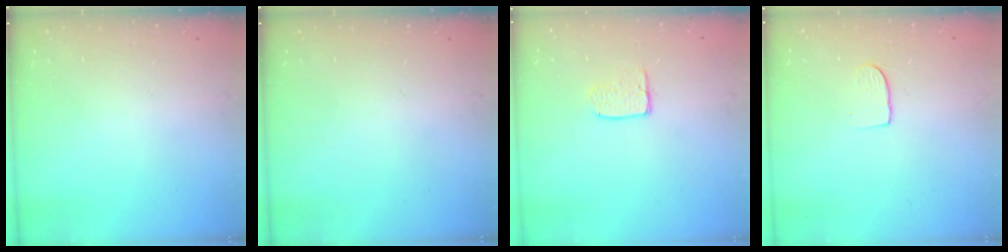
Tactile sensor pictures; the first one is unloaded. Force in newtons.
{"total": 0.0}
{"total": 5.2, "press": 5.2, "slide": 0.5}
{"total": 6.8, "press": 6.8, "slide": 0.5}